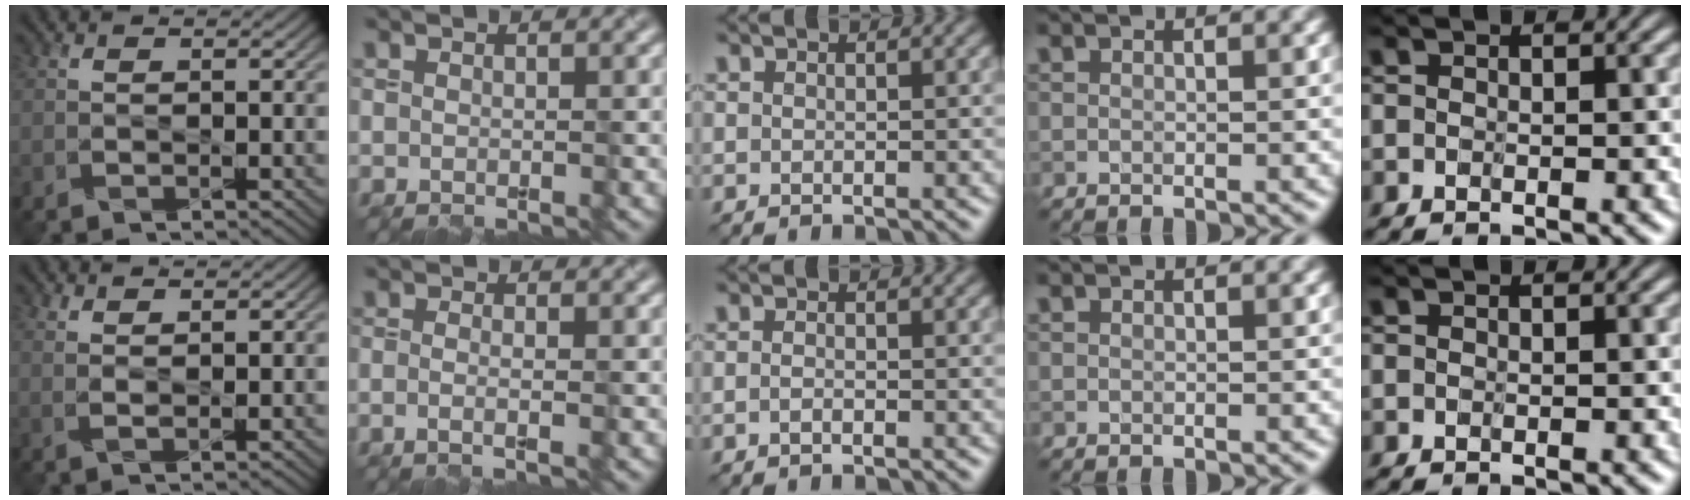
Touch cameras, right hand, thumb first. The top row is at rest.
{"thumb": {"total": 1.5, "force": [1.3, -0.1, 0.7], "torque": [-0.013, -0.003, 0.031]}, "index": {"total": 1.4, "force": [-1.0, 0.1, 0.9], "torque": [-0.013, -0.001, -0.018]}, "middle": {"total": 0.6, "force": [-0.5, 0.0, 0.3], "torque": [-0.011, 0.002, -0.009]}}